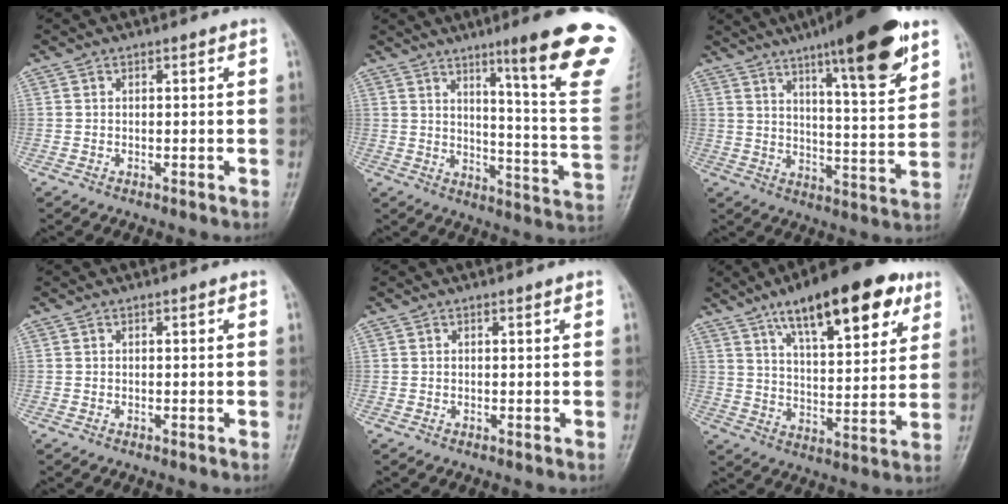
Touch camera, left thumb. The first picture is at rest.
{"total": 21.1, "force": [12.1, 1.2, 17.2], "torque": [-0.204, -0.069, 0.164]}
{"total": 18.4, "force": [11.2, 3.3, 14.2], "torque": [-0.189, -0.053, 0.168]}
{"total": 0.0}
{"total": 0.0}
{"total": 19.7, "force": [11.2, 7.0, 14.6], "torque": [-0.186, -0.030, 0.175]}